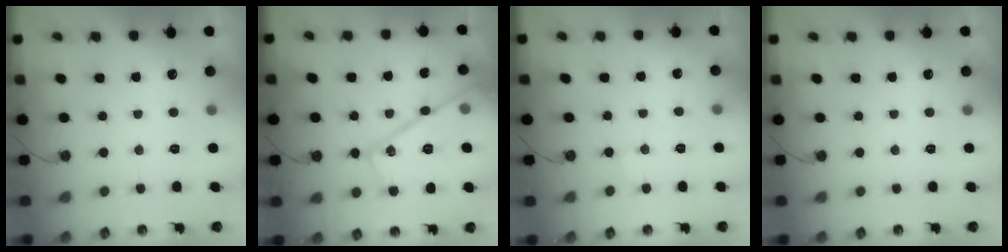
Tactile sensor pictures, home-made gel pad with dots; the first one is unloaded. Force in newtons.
{"total": 19.1, "press": 19.0, "slide": 1.4}
{"total": 3.4, "press": 3.4, "slide": 0.5}
{"total": 0.0}